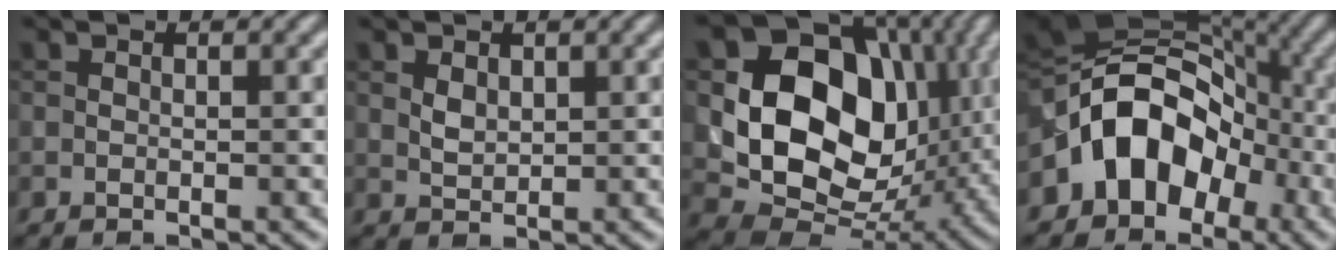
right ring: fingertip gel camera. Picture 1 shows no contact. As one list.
[{"total": 1.4, "force": [0.7, 0.9, 0.8], "torque": [-0.018, -0.001, 0.017]}, {"total": 14.5, "force": [2.1, 11.3, 8.9], "torque": [-0.148, -0.015, 0.034]}, {"total": 9.6, "force": [-3.1, 7.1, 5.7], "torque": [-0.070, 0.022, -0.074]}]